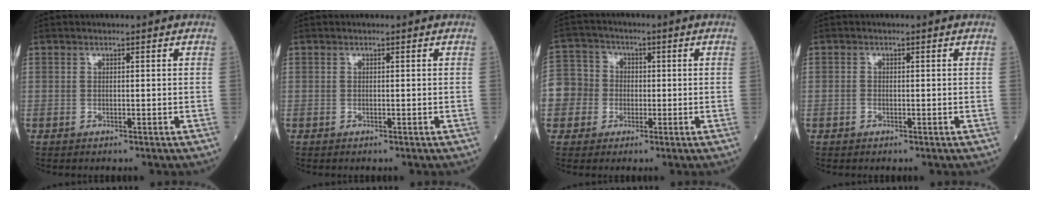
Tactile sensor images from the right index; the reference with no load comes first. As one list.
[{"total": 0.0}, {"total": 9.8, "force": [-1.9, 9.4, 2.0], "torque": [-0.067, 0.035, -0.031]}, {"total": 0.6, "force": [-0.3, 0.5, 0.2], "torque": [-0.002, 0.003, -0.006]}]